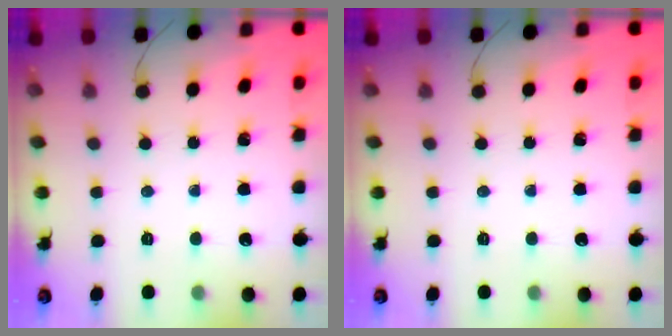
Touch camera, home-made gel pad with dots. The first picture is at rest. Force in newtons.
{"total": 0.0}